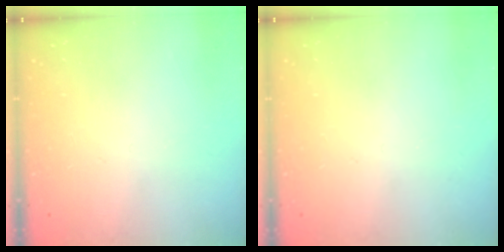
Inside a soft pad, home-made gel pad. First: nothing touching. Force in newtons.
{"total": 0.0}